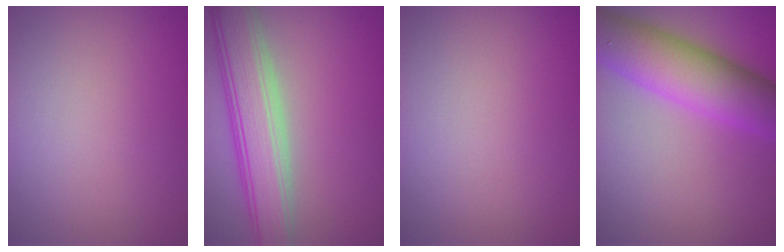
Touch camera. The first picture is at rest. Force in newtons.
{"total": 6.8, "press": 6.8, "slide": 0.5}
{"total": 0.0}
{"total": 8.7, "press": 8.7, "slide": 0.1}